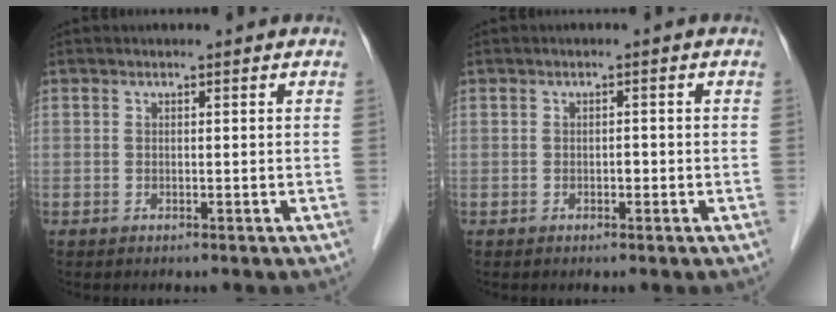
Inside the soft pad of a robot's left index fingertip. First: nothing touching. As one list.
[{"total": 0.7, "force": [-0.4, 0.4, 0.5], "torque": [-0.005, 0.002, -0.007]}]